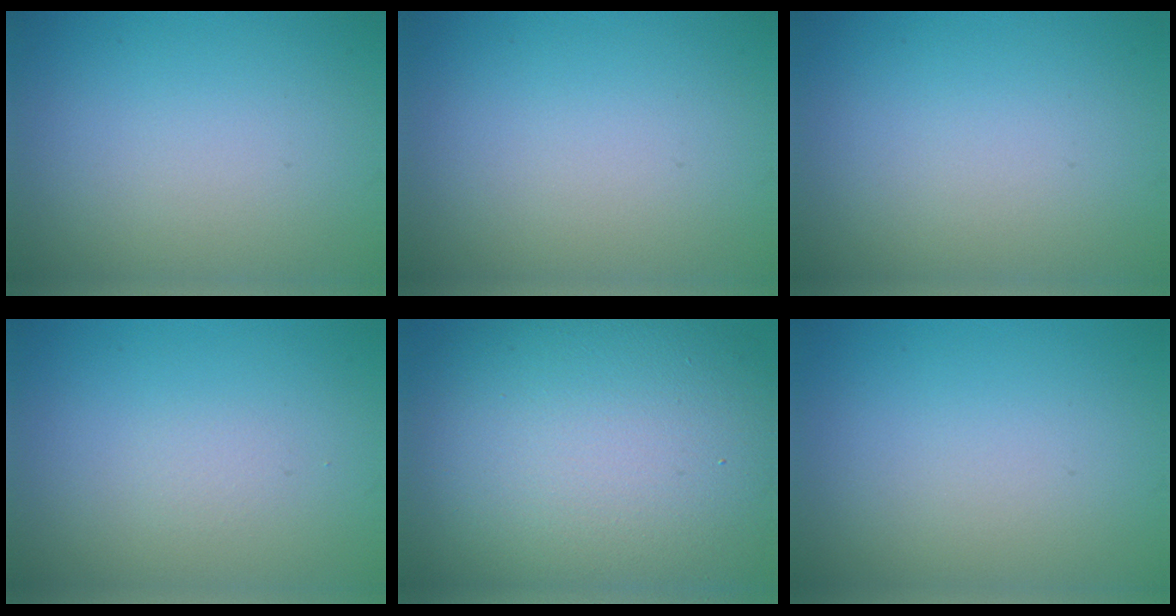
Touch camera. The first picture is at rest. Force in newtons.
{"total": 0.0}
{"total": 0.0}
{"total": 0.6, "press": 0.6, "slide": 0.0}
{"total": 17.2, "press": 17.1, "slide": 1.2}
{"total": 0.0}